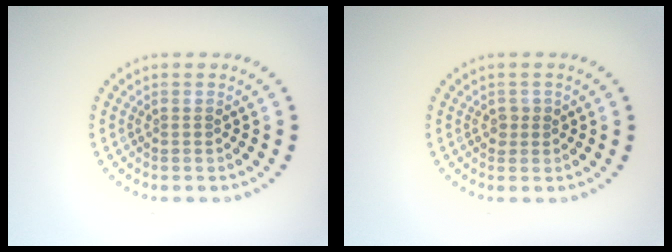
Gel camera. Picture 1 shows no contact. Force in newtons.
{"total": 1.0, "press": 0.9, "slide": 0.3}